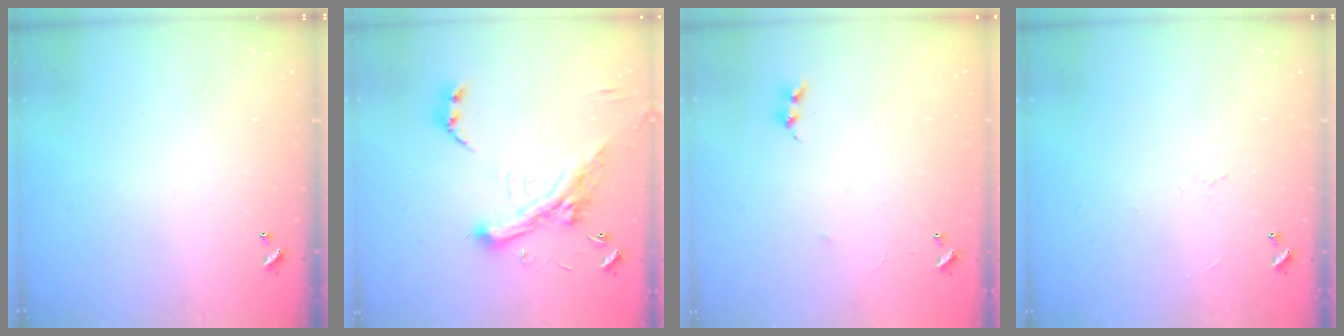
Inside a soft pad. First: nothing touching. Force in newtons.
{"total": 7.7, "press": 7.5, "slide": 2.0}
{"total": 6.2, "press": 6.2, "slide": 0.7}
{"total": 2.3, "press": 2.2, "slide": 0.6}